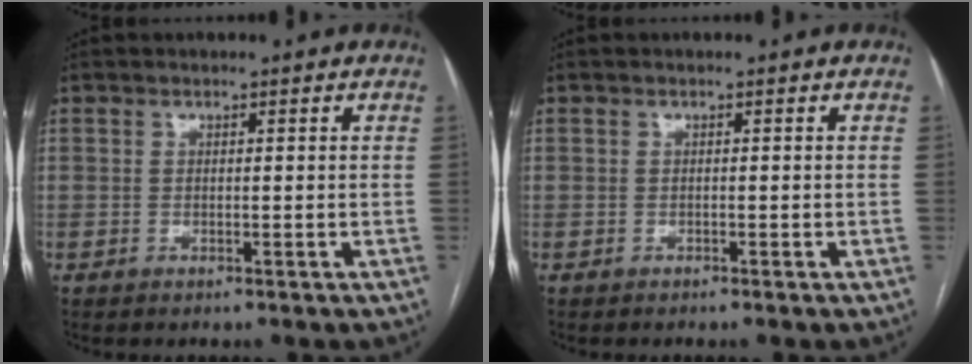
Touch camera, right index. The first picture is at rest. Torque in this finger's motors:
{"motor_torque": [-0.02, 0.02, -0.02, -0.01]}